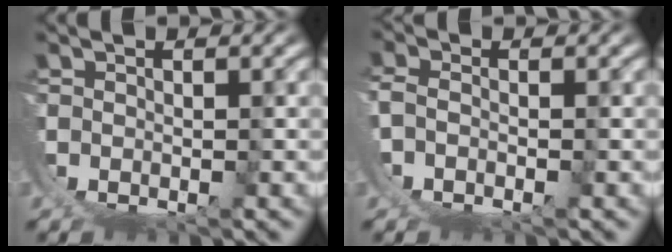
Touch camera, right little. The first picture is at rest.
{"total": 1.3, "force": [-0.4, -0.1, 1.2], "torque": [-0.019, 0.001, -0.010]}